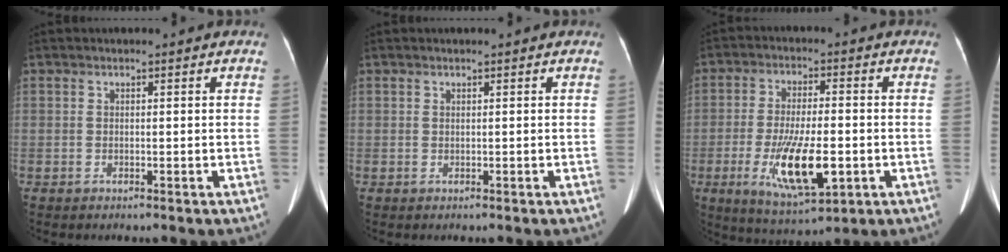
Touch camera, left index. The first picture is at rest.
{"total": 0.0}
{"total": 11.8, "force": [-3.3, 3.3, 10.9], "torque": [-0.206, -0.018, -0.048]}